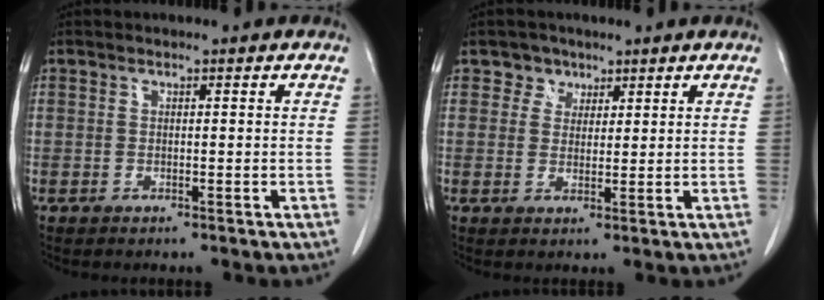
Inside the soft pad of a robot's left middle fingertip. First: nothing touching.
{"total": 2.8, "force": [1.7, 2.2, -0.1], "torque": [0.008, 0.004, 0.023]}